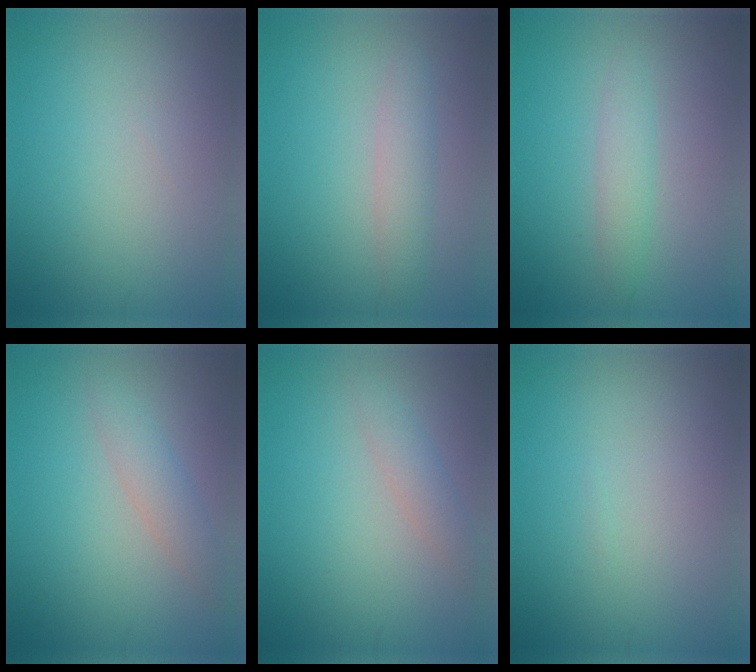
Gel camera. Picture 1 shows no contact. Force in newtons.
{"total": 2.2, "press": 2.2, "slide": 0.1}
{"total": 2.0, "press": 2.0, "slide": 0.1}
{"total": 2.2, "press": 2.2, "slide": 0.1}
{"total": 1.8, "press": 1.8, "slide": 0.1}
{"total": 0.0}